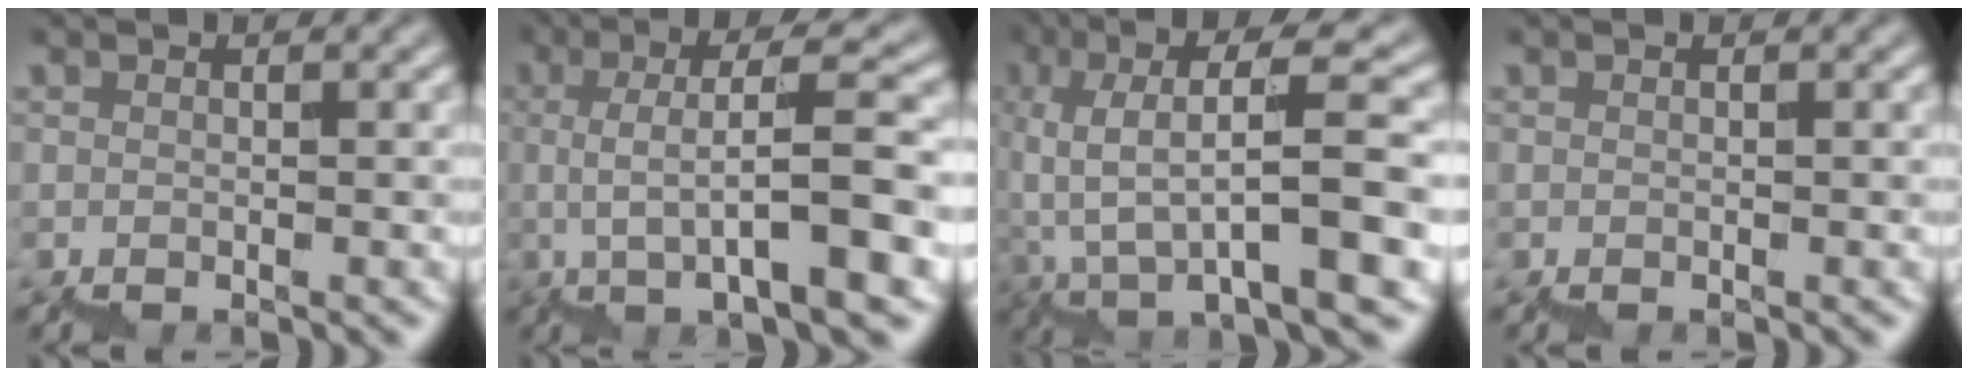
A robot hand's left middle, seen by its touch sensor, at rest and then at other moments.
{"total": 8.1, "force": [-0.5, 1.3, 7.9], "torque": [-0.119, 0.035, -0.002]}
{"total": 9.3, "force": [0.2, 2.5, 8.9], "torque": [-0.163, 0.028, 0.006]}
{"total": 0.0}